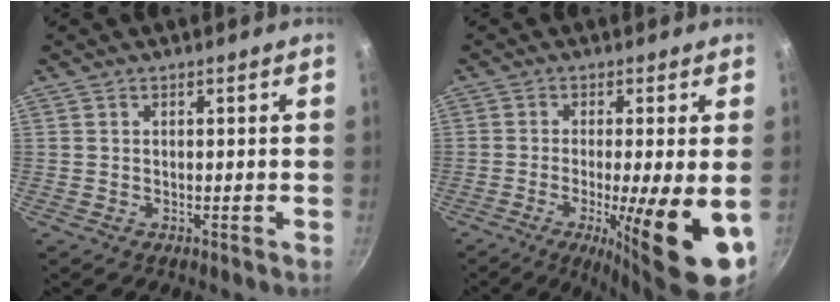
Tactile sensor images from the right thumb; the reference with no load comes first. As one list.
[{"total": 14.8, "force": [-3.9, 2.8, 14.0], "torque": [-0.205, -0.010, -0.054]}]